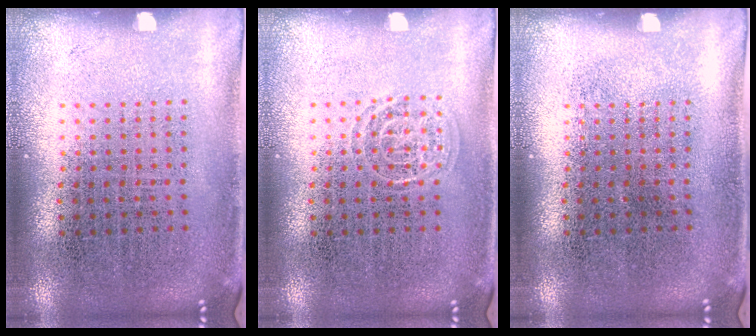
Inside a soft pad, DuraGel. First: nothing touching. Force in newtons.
{"total": 1.3, "press": 1.3, "slide": 0.2}
{"total": 0.0}